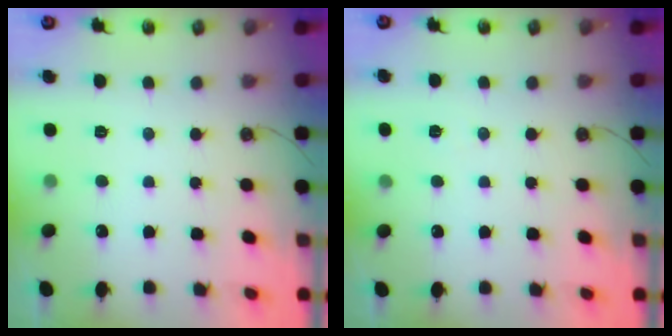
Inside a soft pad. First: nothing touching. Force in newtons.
{"total": 3.9, "press": 2.9, "slide": 2.6}